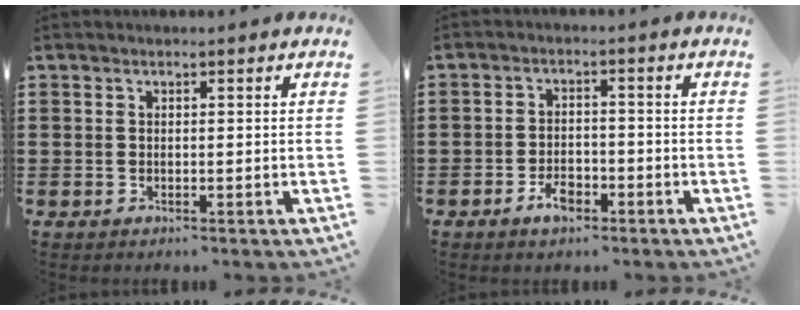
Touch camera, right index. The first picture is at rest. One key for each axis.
{"total": 3.9, "fx": -2.2, "fy": 2.0, "fz": 2.5, "tx": -0.048, "ty": 0.002, "tz": -0.041}